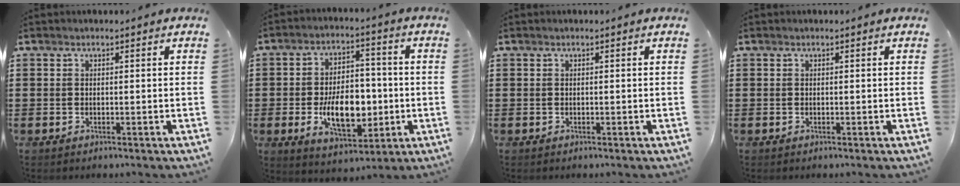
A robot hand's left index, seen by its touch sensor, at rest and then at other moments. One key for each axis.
{"total": 10.3, "fx": -1.9, "fy": 6.2, "fz": 8.0, "tx": -0.133, "ty": 0.001, "tz": -0.036}
{"total": 0.0}
{"total": 0.0}